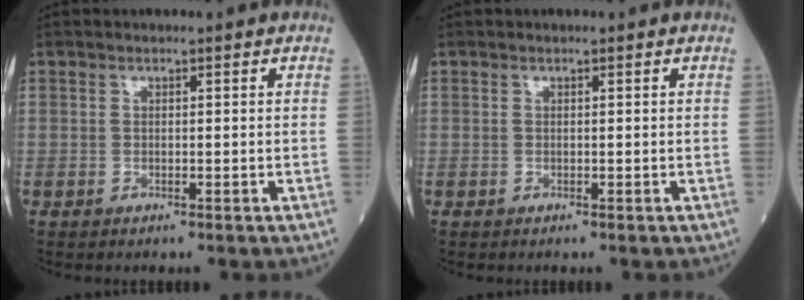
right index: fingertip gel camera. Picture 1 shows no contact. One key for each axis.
{"total": 0.0}